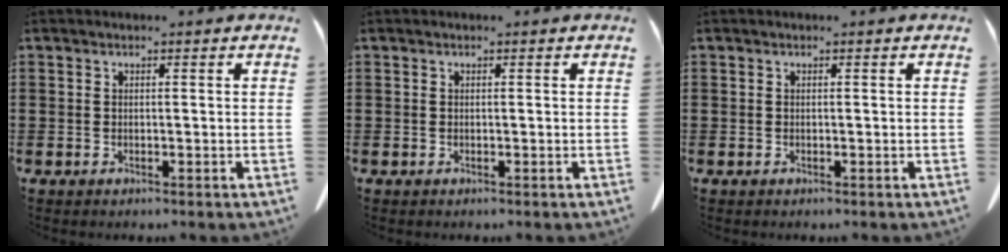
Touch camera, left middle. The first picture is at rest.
{"total": 0.0}
{"total": 0.0}